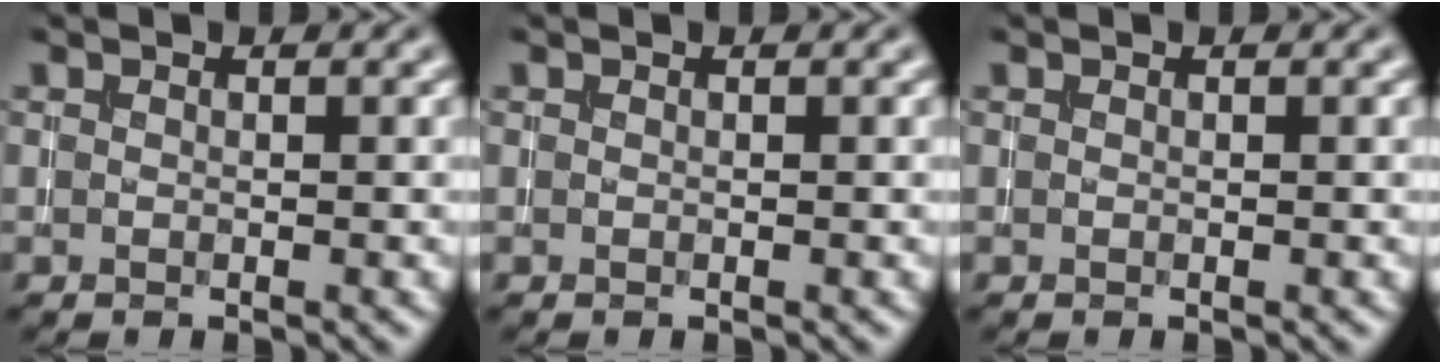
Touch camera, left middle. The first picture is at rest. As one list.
[{"total": 0.0}, {"total": 0.0}]